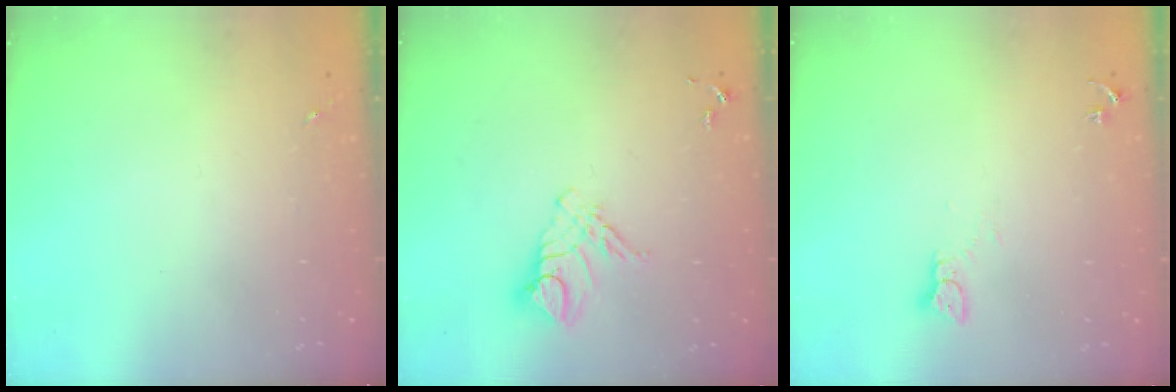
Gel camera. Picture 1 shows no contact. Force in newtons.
{"total": 10.4, "press": 10.3, "slide": 0.7}
{"total": 3.2, "press": 3.2, "slide": 0.1}